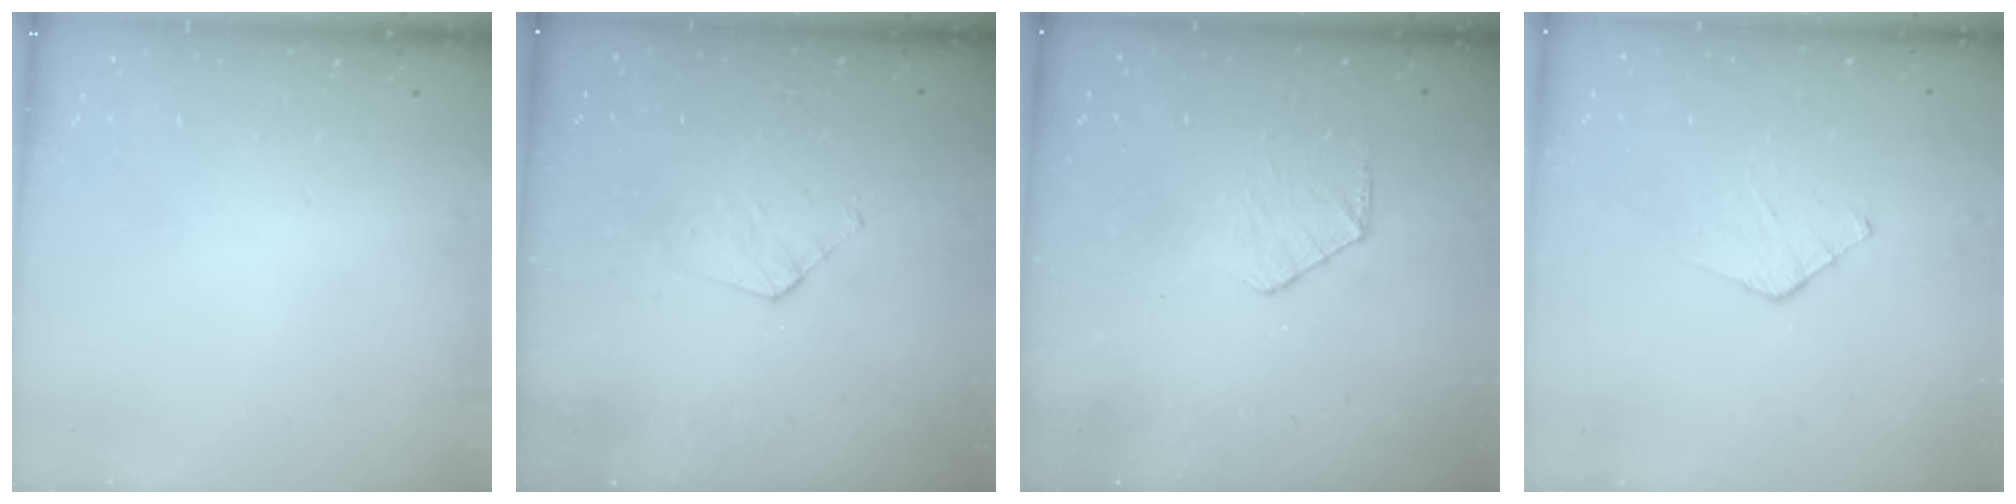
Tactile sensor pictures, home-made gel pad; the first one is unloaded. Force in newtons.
{"total": 3.9, "press": 3.9, "slide": 0.3}
{"total": 6.3, "press": 6.2, "slide": 0.7}
{"total": 3.8, "press": 3.7, "slide": 0.3}